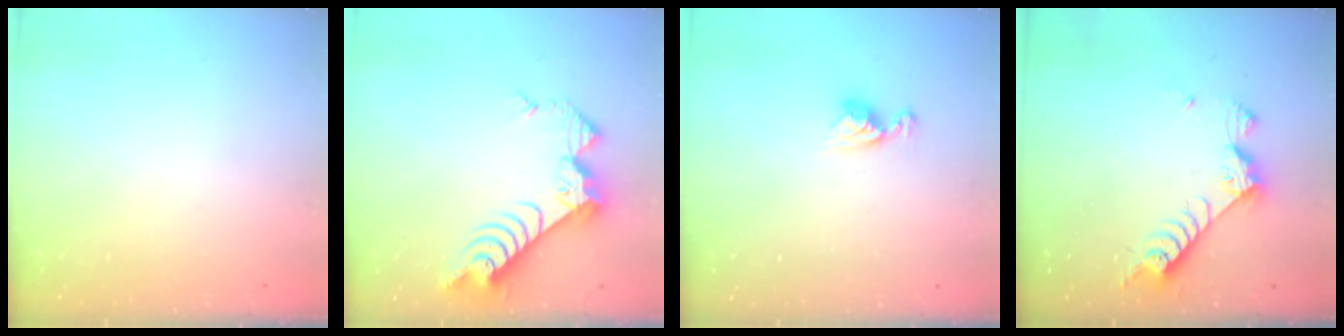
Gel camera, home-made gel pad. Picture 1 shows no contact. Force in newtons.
{"total": 10.4, "press": 10.4, "slide": 1.1}
{"total": 6.9, "press": 6.9, "slide": 0.7}
{"total": 7.9, "press": 7.8, "slide": 1.3}